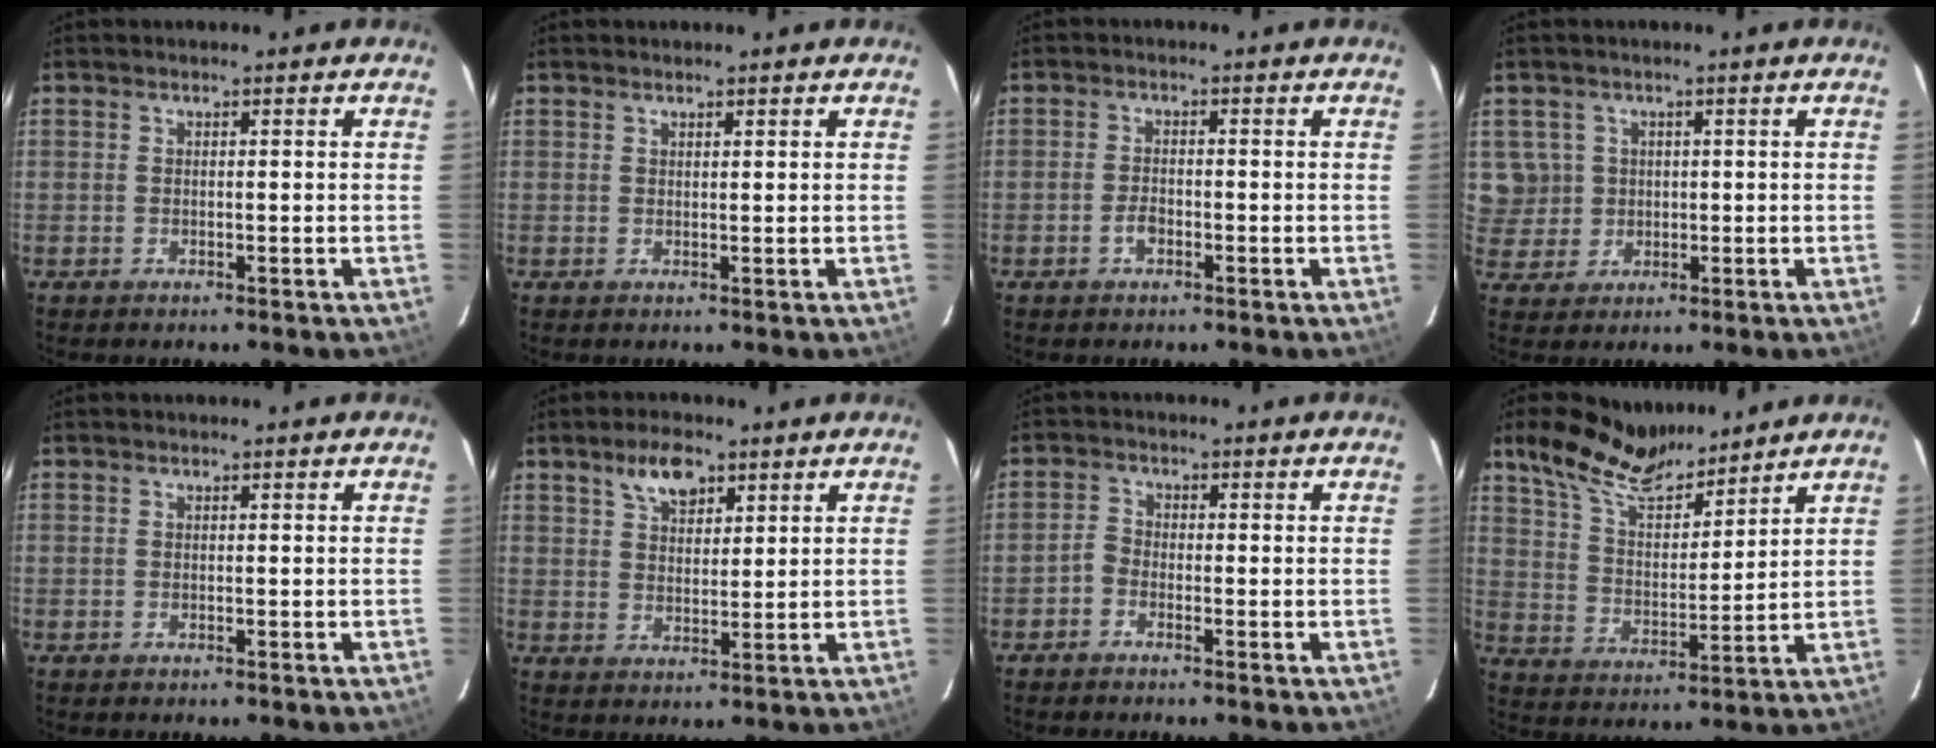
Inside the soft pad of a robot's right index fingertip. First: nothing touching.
{"total": 0.8, "force": [0.8, 0.1, 0.3], "torque": [-0.007, 0.001, 0.013]}
{"total": 2.5, "force": [-1.2, 1.3, 1.7], "torque": [-0.037, 0.002, -0.023]}
{"total": 5.4, "force": [1.1, 5.2, 0.5], "torque": [0.000, 0.013, 0.028]}
{"total": 0.0}
{"total": 6.2, "force": [3.9, 2.9, 3.8], "torque": [-0.064, 0.008, 0.070]}
{"total": 1.9, "force": [-1.4, 1.1, 0.6], "torque": [-0.013, 0.006, -0.029]}
{"total": 14.2, "force": [11.6, 4.1, 7.1], "torque": [-0.131, 0.017, 0.214]}